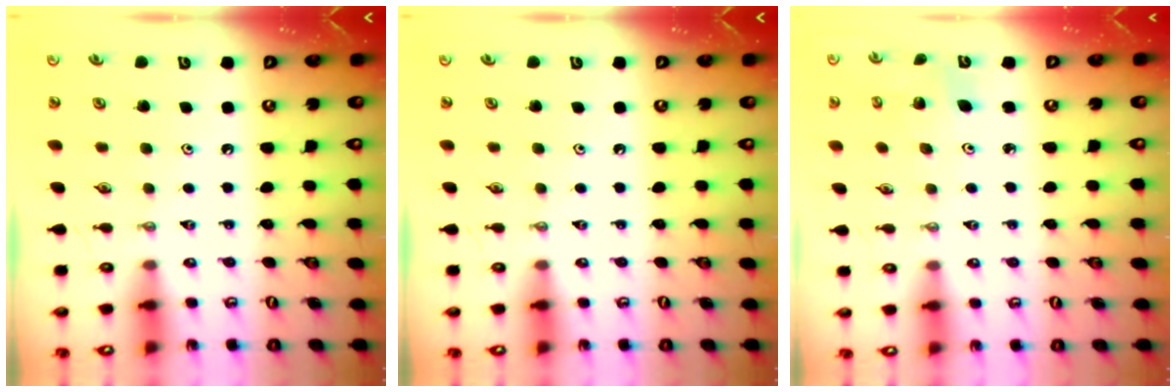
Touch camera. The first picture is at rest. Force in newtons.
{"total": 0.0}
{"total": 2.8, "press": 2.8, "slide": 0.2}